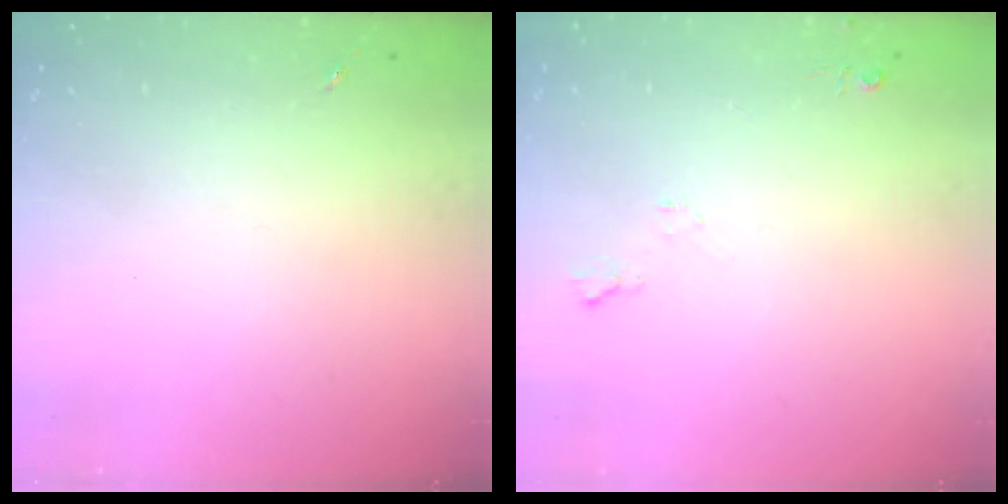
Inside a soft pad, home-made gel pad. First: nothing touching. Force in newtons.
{"total": 4.9, "press": 4.8, "slide": 0.9}